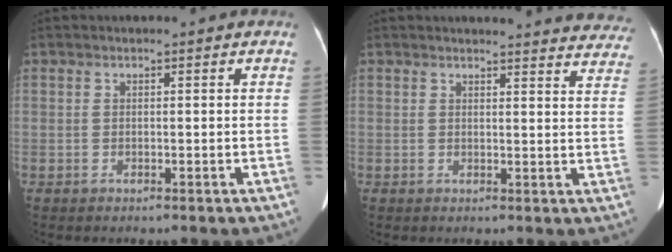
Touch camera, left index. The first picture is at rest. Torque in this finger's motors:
{"motor_torque": [0.01, -0.44, -0.32, -0.20]}